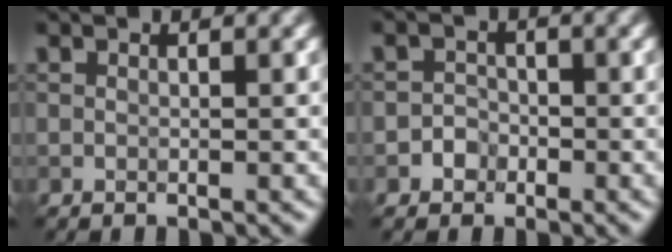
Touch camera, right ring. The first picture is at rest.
{"total": 1.5, "force": [-0.7, 1.3, 0.2], "torque": [0.007, 0.005, -0.013]}